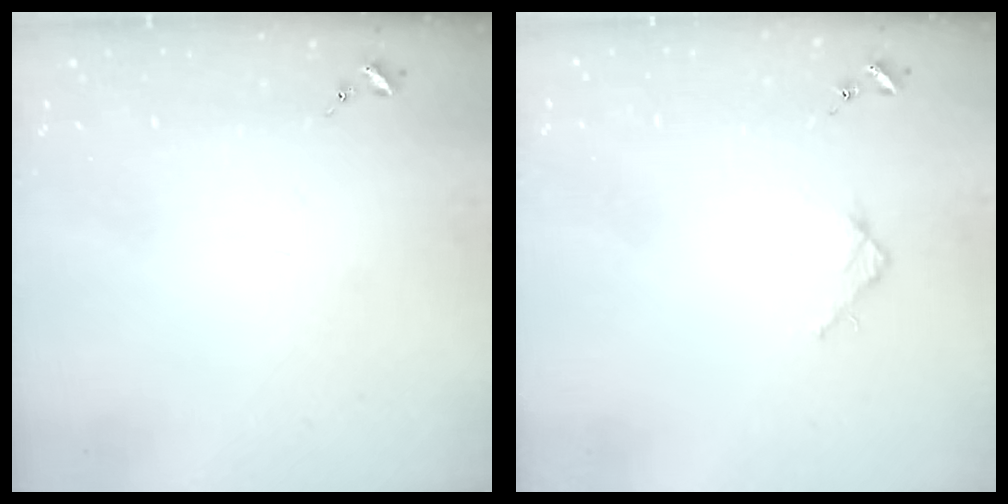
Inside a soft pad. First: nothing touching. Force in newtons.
{"total": 2.7, "press": 2.7, "slide": 0.3}